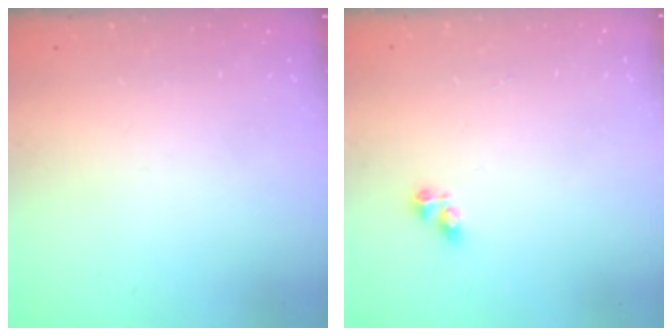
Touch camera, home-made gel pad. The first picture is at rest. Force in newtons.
{"total": 3.5, "press": 3.5, "slide": 0.4}